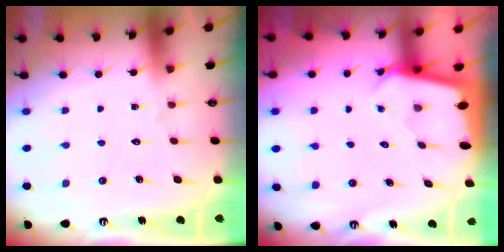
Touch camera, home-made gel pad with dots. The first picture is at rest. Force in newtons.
{"total": 2.5, "press": 2.5, "slide": 0.2}